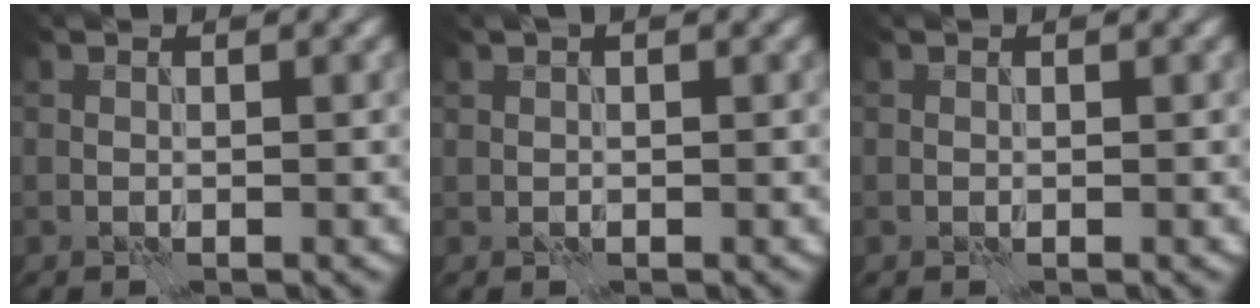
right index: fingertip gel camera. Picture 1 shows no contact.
{"total": 1.1, "force": [0.8, 0.4, 0.6], "torque": [-0.010, 0.002, 0.012]}
{"total": 0.0}